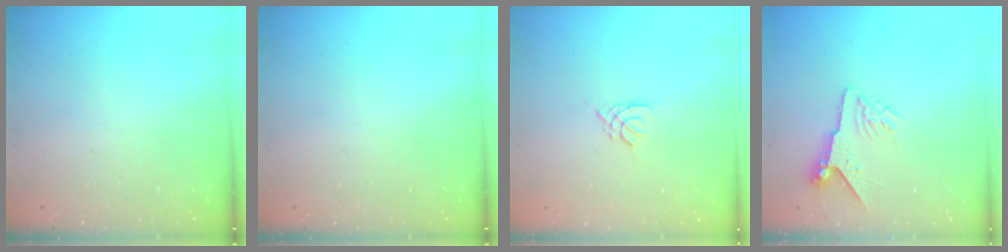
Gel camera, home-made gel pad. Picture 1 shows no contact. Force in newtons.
{"total": 0.0}
{"total": 2.7, "press": 2.7, "slide": 0.5}
{"total": 6.8, "press": 6.7, "slide": 1.1}